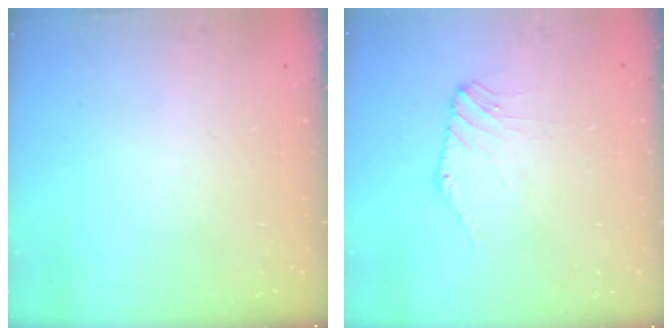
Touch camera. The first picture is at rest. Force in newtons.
{"total": 3.1, "press": 3.1, "slide": 0.6}